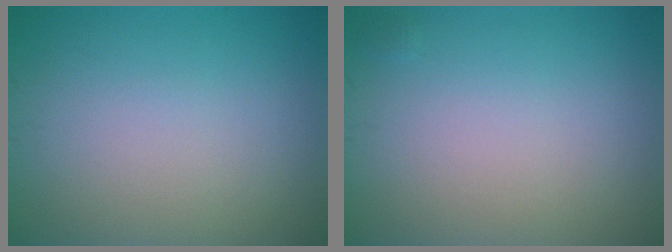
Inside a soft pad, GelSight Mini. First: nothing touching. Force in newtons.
{"total": 0.0}